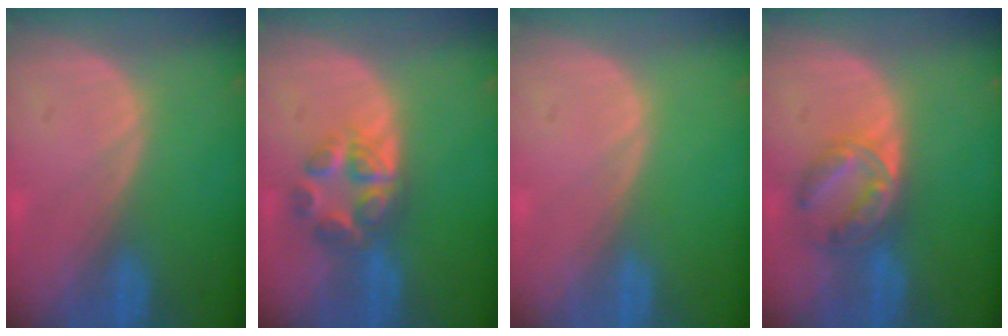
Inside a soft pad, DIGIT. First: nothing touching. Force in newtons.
{"total": 6.4, "press": 5.6, "slide": 3.1}
{"total": 0.0}
{"total": 6.7, "press": 5.9, "slide": 3.0}